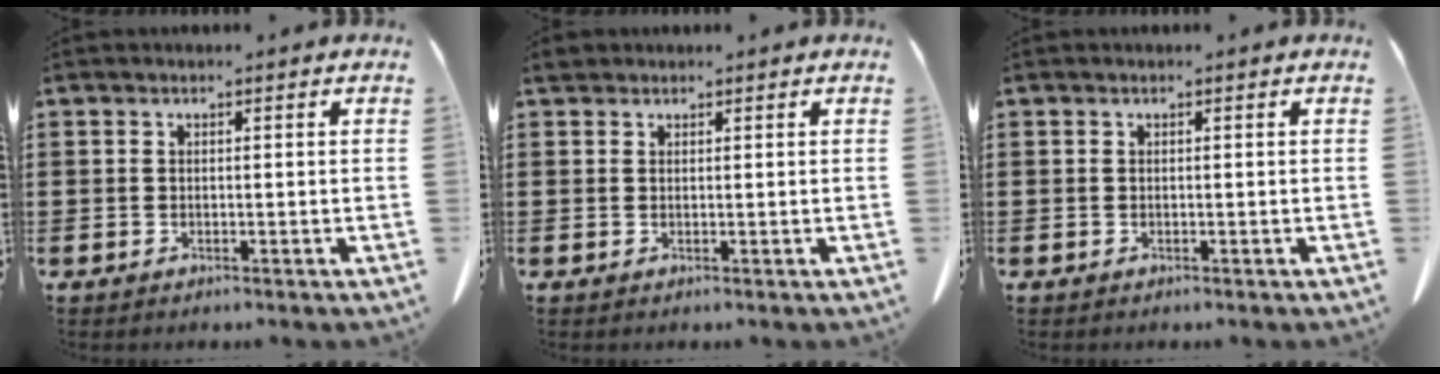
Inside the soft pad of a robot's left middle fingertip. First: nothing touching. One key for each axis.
{"total": 1.4, "fx": 1.2, "fy": 0.6, "fz": 0.4, "tx": -0.013, "ty": 0.006, "tz": 0.022}
{"total": 0.0}